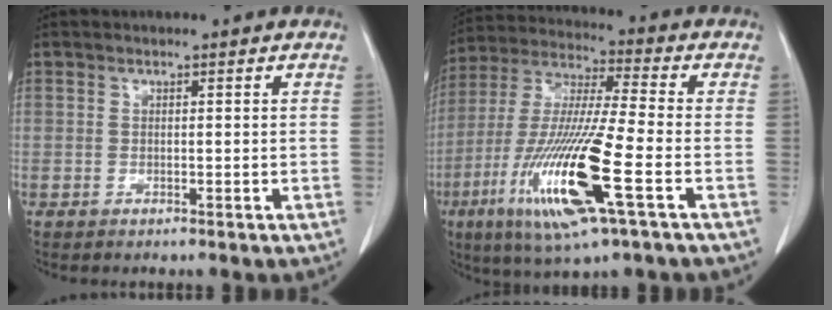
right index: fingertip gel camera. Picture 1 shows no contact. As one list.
[{"total": 18.5, "force": [-6.6, 1.2, 17.2], "torque": [-0.365, -0.028, -0.122]}]